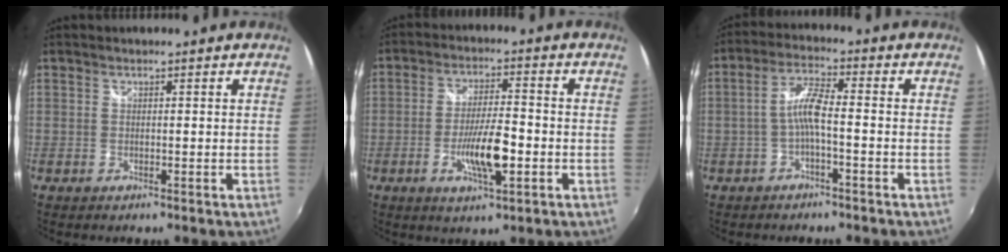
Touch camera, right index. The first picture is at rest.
{"total": 9.1, "force": [-2.9, 2.4, 8.2], "torque": [-0.158, -0.006, -0.051]}
{"total": 5.1, "force": [-1.8, 0.7, 4.7], "torque": [-0.103, 0.012, -0.033]}